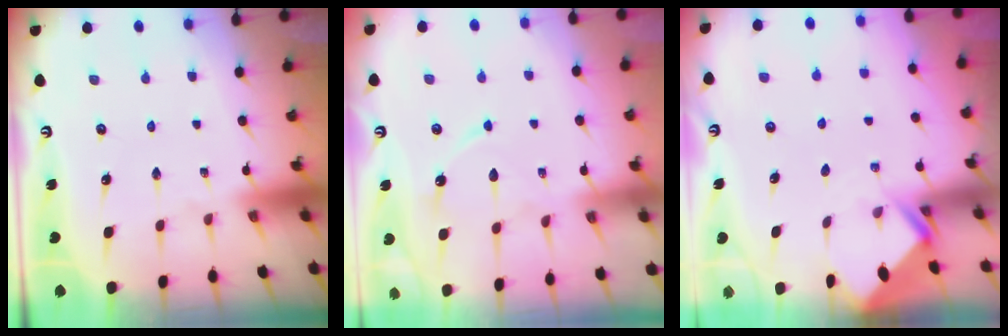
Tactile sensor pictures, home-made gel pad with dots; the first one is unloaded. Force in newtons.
{"total": 8.5, "press": 8.5, "slide": 0.9}
{"total": 2.7, "press": 2.7, "slide": 0.2}